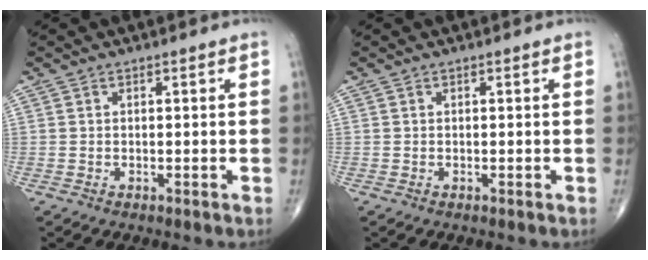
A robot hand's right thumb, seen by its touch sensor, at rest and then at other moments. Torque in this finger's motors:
{"motor_torque": [0.11, 0.10, -0.13, -0.11, 0.01]}